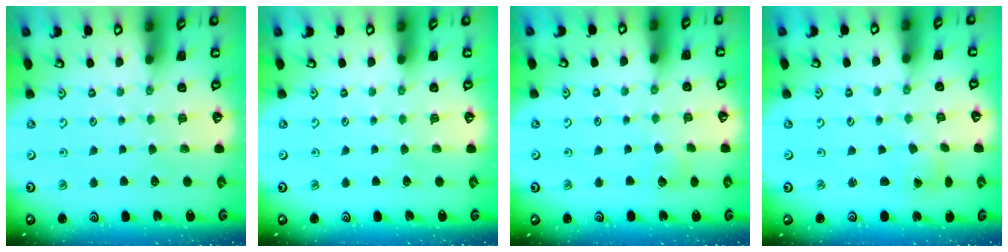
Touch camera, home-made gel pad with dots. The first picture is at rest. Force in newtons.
{"total": 0.0}
{"total": 2.9, "press": 2.9, "slide": 0.2}
{"total": 1.3, "press": 1.3, "slide": 0.1}